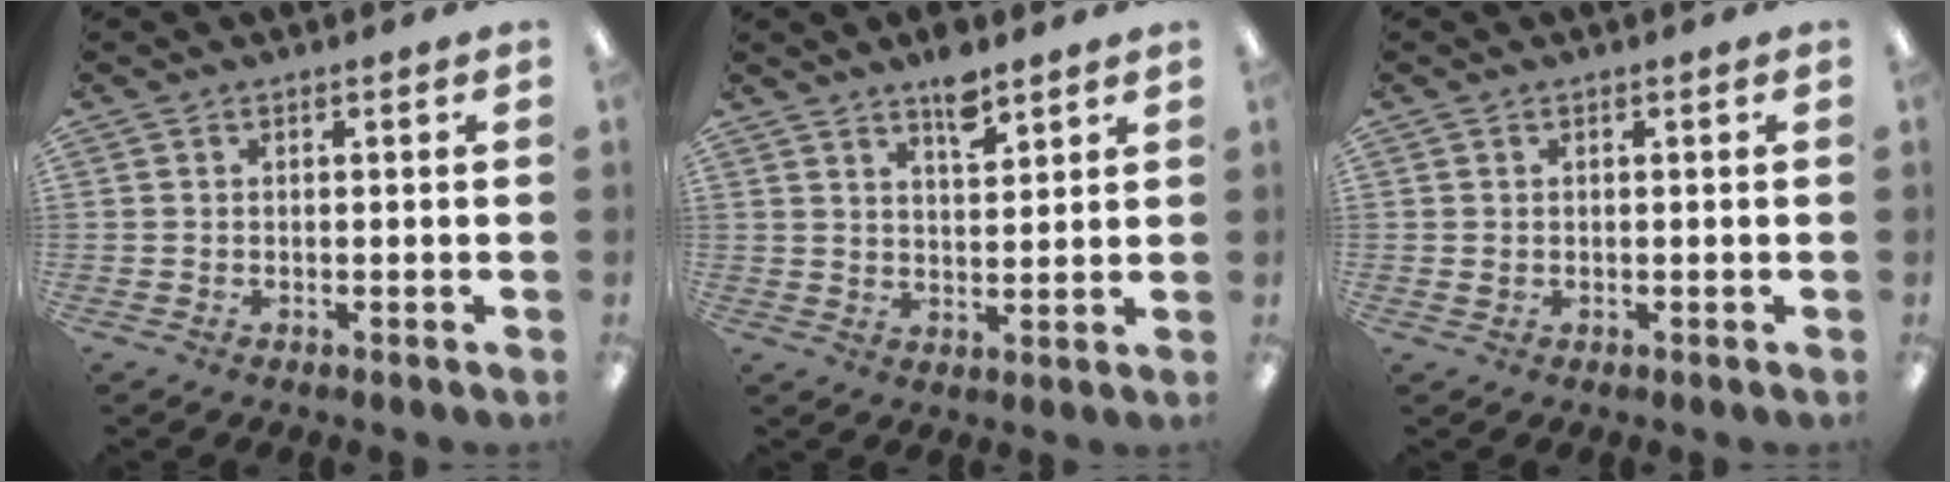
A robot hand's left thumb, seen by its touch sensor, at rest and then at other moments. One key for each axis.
{"total": 6.7, "fx": 5.1, "fy": 2.3, "fz": 3.7, "tx": -0.051, "ty": -0.030, "tz": 0.086}
{"total": 0.5, "fx": 0.1, "fy": 0.4, "fz": 0.3, "tx": -0.005, "ty": 0.003, "tz": 0.001}